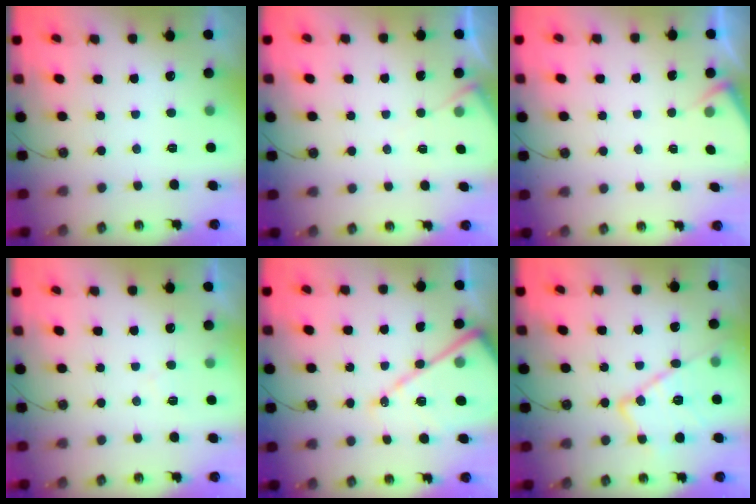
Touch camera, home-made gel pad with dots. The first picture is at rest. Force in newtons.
{"total": 4.9, "press": 4.8, "slide": 0.6}
{"total": 3.4, "press": 3.3, "slide": 0.4}
{"total": 4.8, "press": 4.7, "slide": 0.9}
{"total": 15.9, "press": 15.8, "slide": 1.9}
{"total": 16.8, "press": 16.7, "slide": 1.5}